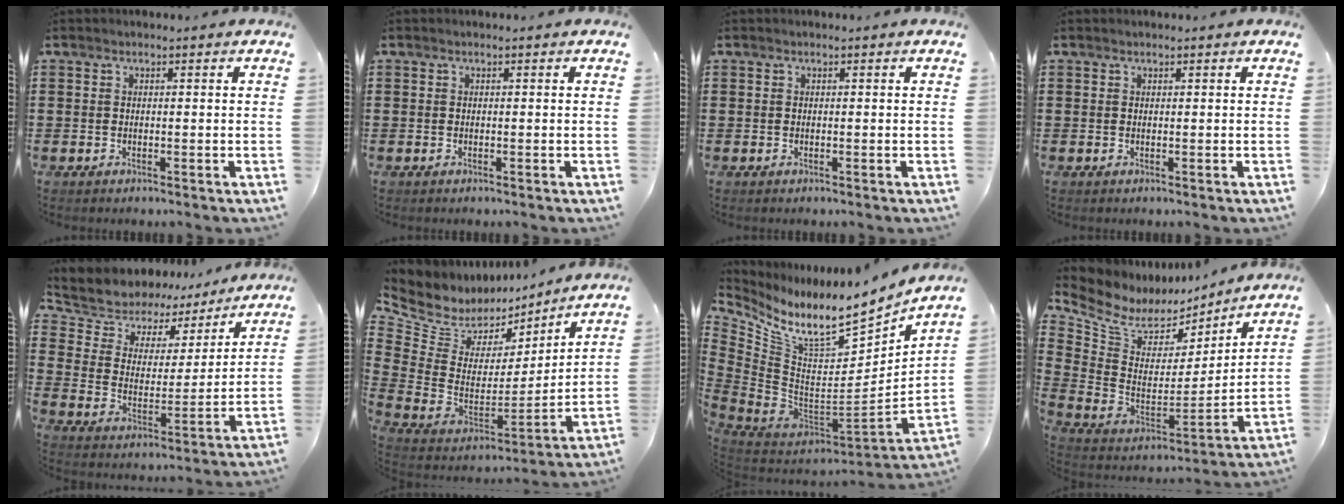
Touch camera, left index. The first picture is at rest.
{"total": 0.0}
{"total": 0.0}
{"total": 0.0}
{"total": 6.0, "force": [5.1, 3.1, 0.2], "torque": [-0.044, -0.034, 0.086]}
{"total": 6.9, "force": [5.5, 3.9, 1.4], "torque": [-0.078, -0.049, 0.096]}
{"total": 12.4, "force": [9.2, 3.0, 7.7], "torque": [-0.156, -0.085, 0.155]}
{"total": 7.3, "force": [5.8, 3.8, 2.3], "torque": [-0.086, -0.039, 0.104]}